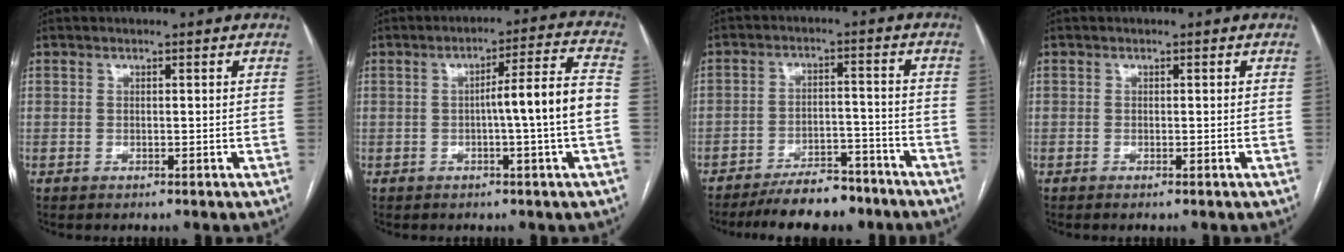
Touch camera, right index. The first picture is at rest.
{"total": 8.7, "force": [-1.2, -0.9, 8.6], "torque": [-0.126, 0.015, -0.018]}
{"total": 10.4, "force": [-9.1, 3.1, 4.1], "torque": [-0.055, 0.005, -0.142]}
{"total": 0.5, "force": [-0.4, -0.1, 0.3], "torque": [-0.007, -0.001, -0.007]}